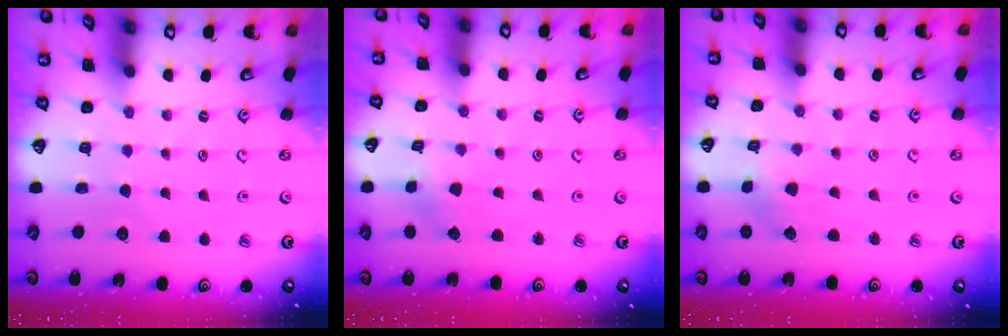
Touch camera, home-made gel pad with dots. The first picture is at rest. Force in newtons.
{"total": 1.8, "press": 1.8, "slide": 0.3}
{"total": 2.1, "press": 2.1, "slide": 0.2}